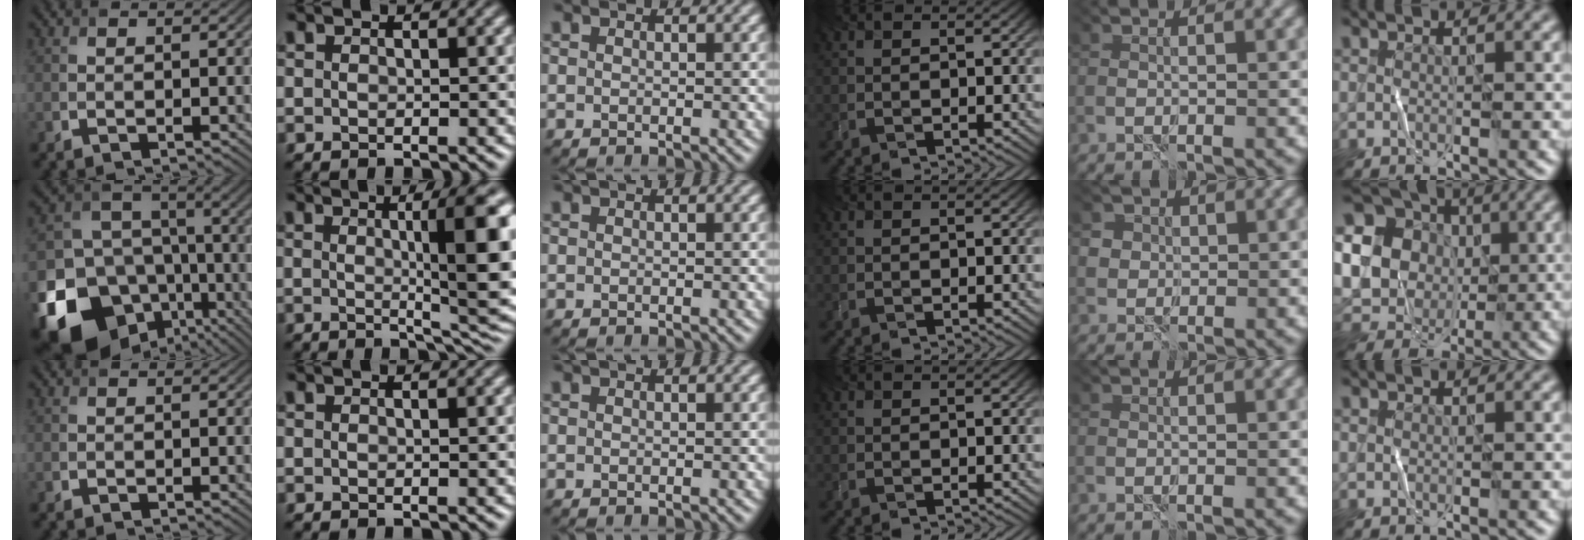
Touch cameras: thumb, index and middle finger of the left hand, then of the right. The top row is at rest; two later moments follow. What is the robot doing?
{"motion": "fold", "object": "bandana"}